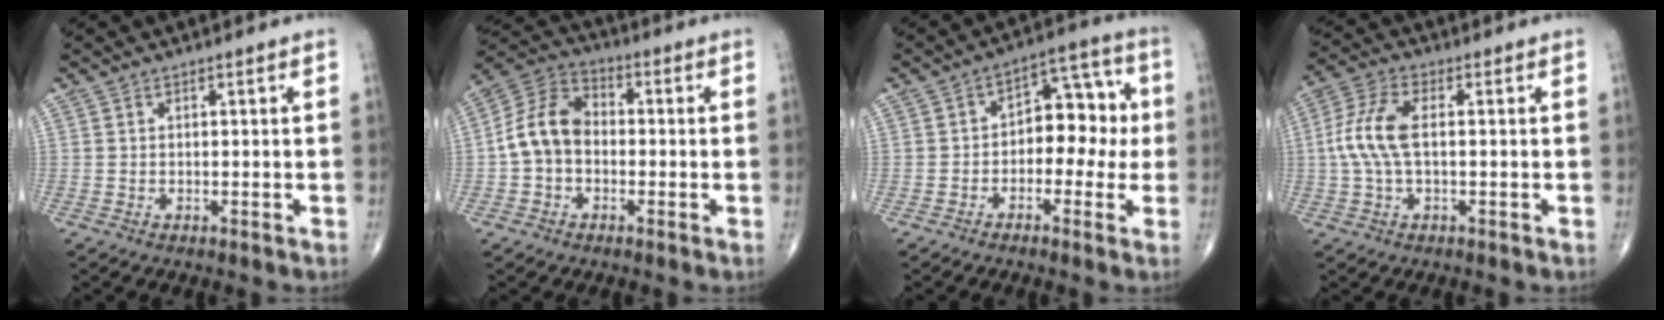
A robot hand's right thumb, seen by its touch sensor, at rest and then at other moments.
{"total": 10.2, "force": [-1.0, 7.6, 6.8], "torque": [-0.117, 0.036, -0.033]}
{"total": 10.2, "force": [-0.7, 6.7, 7.6], "torque": [-0.059, 0.042, -0.024]}
{"total": 8.7, "force": [0.3, 4.1, 7.6], "torque": [-0.184, 0.021, 0.004]}